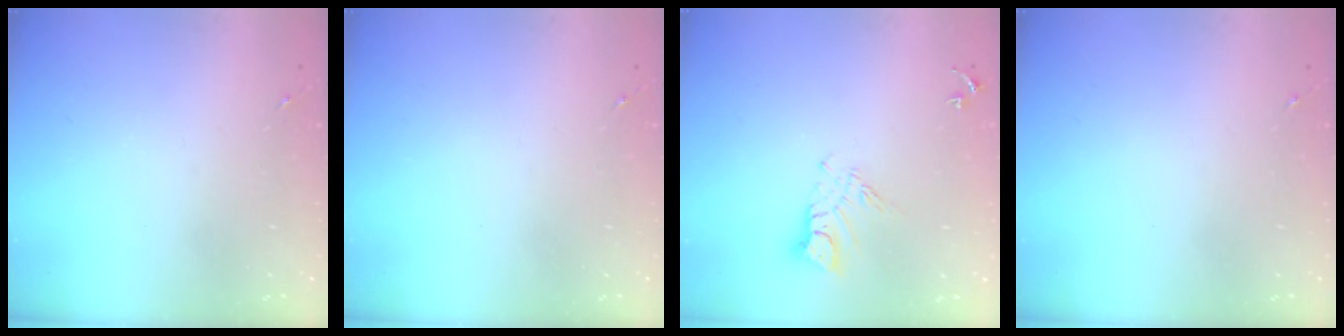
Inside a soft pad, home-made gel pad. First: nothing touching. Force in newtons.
{"total": 0.0}
{"total": 7.7, "press": 7.7, "slide": 0.7}
{"total": 0.0}